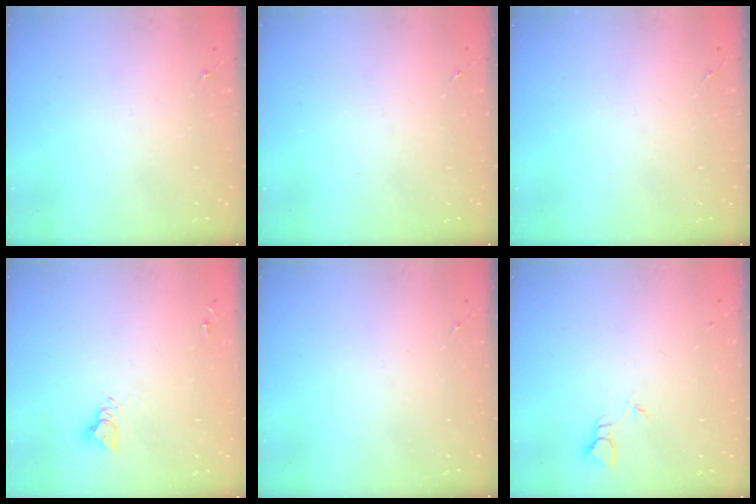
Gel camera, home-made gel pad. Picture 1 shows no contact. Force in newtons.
{"total": 0.0}
{"total": 0.0}
{"total": 5.5, "press": 5.5, "slide": 0.5}
{"total": 0.0}
{"total": 1.8, "press": 1.8, "slide": 0.0}